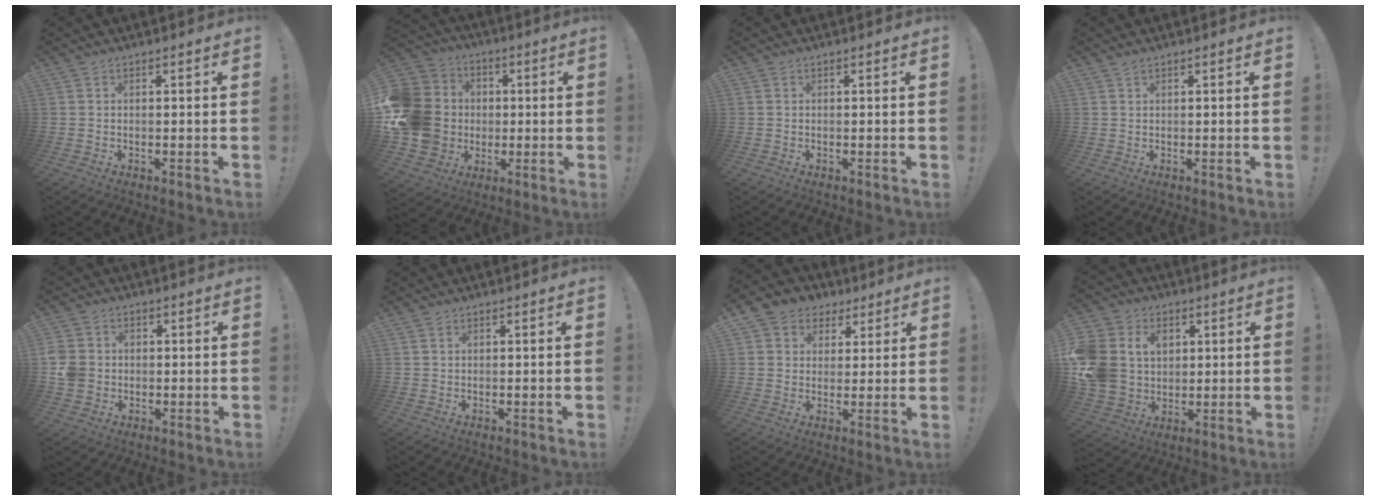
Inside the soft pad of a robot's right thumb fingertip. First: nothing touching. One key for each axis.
{"total": 18.9, "fx": -0.8, "fy": 16.5, "fz": 9.1, "tx": -0.173, "ty": 0.013, "tz": 0.018}
{"total": 0.0}
{"total": 0.7, "fx": 0.6, "fy": 0.1, "fz": 0.3, "tx": 0.000, "ty": -0.001, "tz": 0.010}
{"total": 6.6, "fx": -0.6, "fy": 5.9, "fz": 2.8, "tx": -0.058, "ty": 0.007, "tz": -0.010}
{"total": 0.7, "fx": 0.5, "fy": 0.4, "fz": 0.2, "tx": 0.004, "ty": -0.002, "tz": 0.007}
{"total": 6.5, "fx": 2.4, "fy": 5.9, "fz": 1.2, "tx": -0.008, "ty": -0.013, "tz": 0.051}
{"total": 15.3, "fx": 3.5, "fy": 12.7, "fz": 7.8, "tx": -0.154, "ty": -0.013, "tz": 0.072}